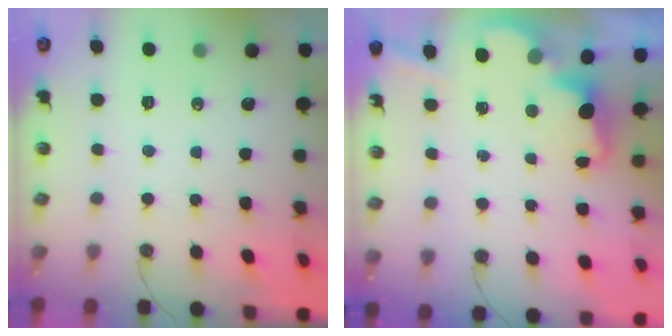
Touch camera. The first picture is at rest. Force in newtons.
{"total": 3.5, "press": 3.4, "slide": 0.7}